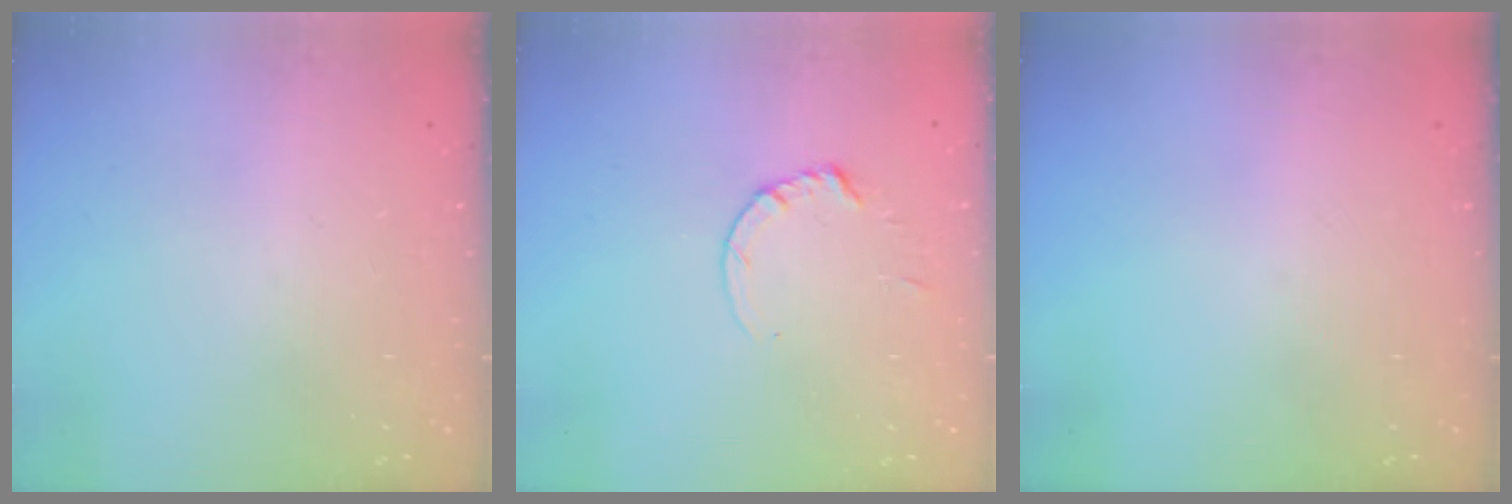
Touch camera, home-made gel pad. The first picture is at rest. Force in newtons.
{"total": 1.8, "press": 1.7, "slide": 0.2}
{"total": 0.0}